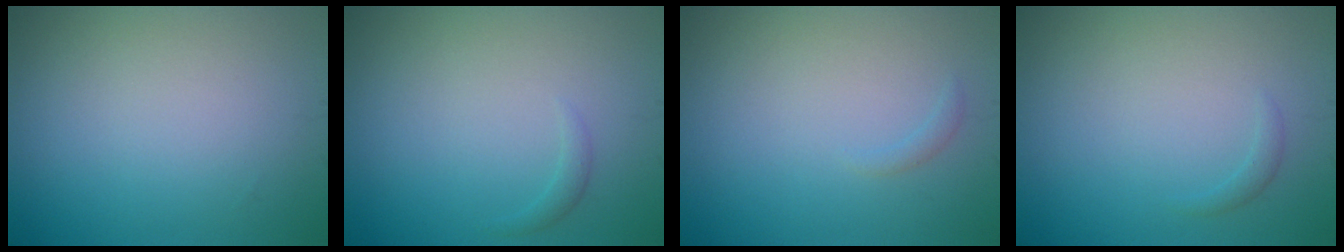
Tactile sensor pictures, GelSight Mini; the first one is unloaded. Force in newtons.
{"total": 0.7, "press": 0.7, "slide": 0.1}
{"total": 0.6, "press": 0.6, "slide": 0.1}
{"total": 0.7, "press": 0.7, "slide": 0.1}